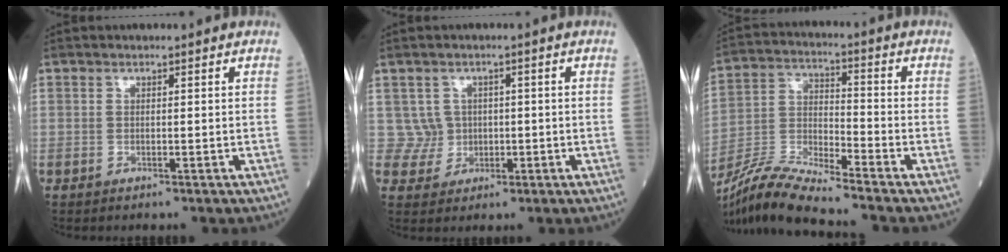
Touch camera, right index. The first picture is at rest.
{"total": 3.5, "force": [0.4, 3.5, -0.3], "torque": [0.016, 0.009, 0.010]}
{"total": 11.2, "force": [-10.4, -1.2, 4.1], "torque": [-0.086, -0.006, -0.199]}